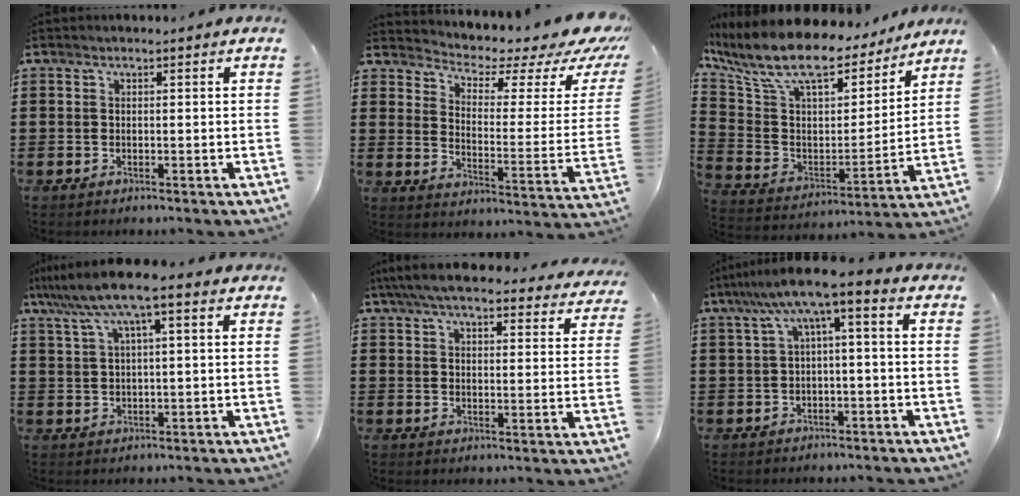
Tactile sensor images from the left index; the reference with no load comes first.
{"total": 3.6, "force": [2.8, 1.0, 2.1], "torque": [-0.045, -0.036, 0.038]}
{"total": 12.0, "force": [9.4, 3.9, 6.4], "torque": [-0.165, -0.056, 0.163]}
{"total": 7.0, "force": [3.6, 0.6, 5.9], "torque": [-0.131, -0.006, 0.058]}
{"total": 6.7, "force": [6.1, 0.7, 2.8], "torque": [-0.075, -0.020, 0.110]}
{"total": 4.9, "force": [-0.5, 0.4, 4.8], "torque": [-0.097, -0.012, -0.019]}